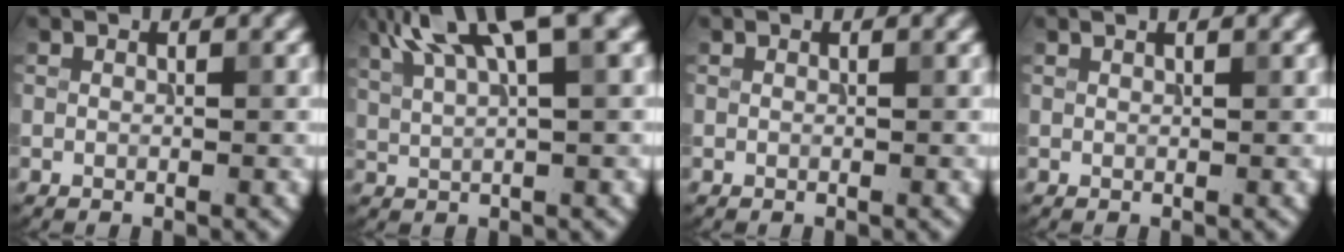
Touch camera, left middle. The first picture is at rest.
{"total": 8.9, "force": [4.9, 2.3, 7.0], "torque": [-0.119, 0.024, 0.085]}
{"total": 0.0}
{"total": 1.2, "force": [0.8, 0.4, 0.7], "torque": [-0.005, -0.002, 0.005]}